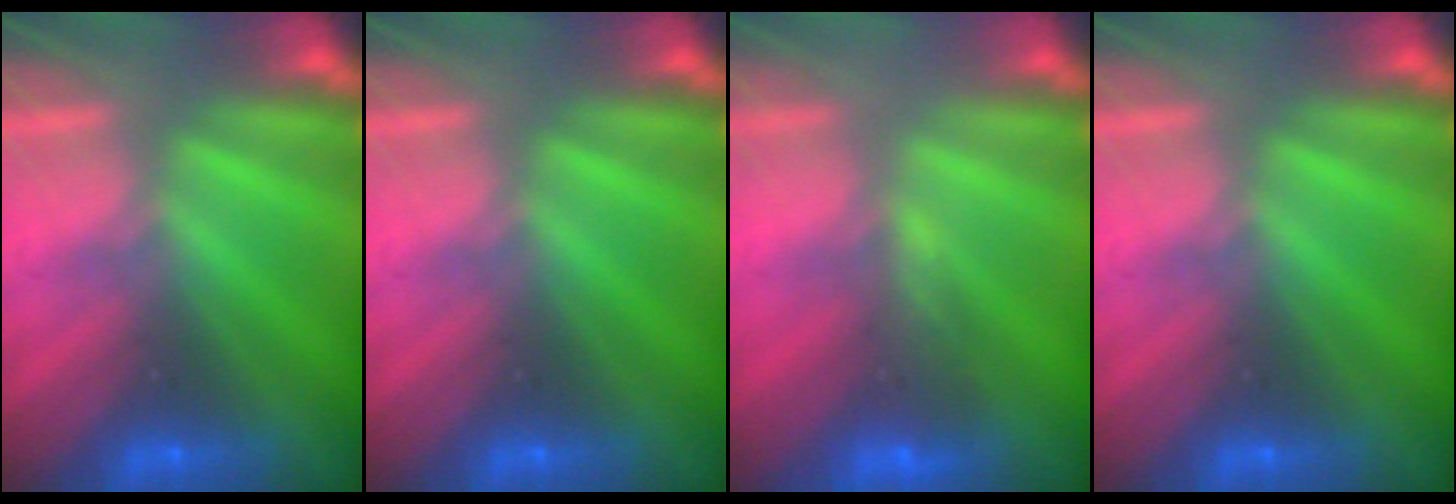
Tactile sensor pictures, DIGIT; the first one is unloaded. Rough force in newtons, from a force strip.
{"total": 0.0}
{"total": 3.9}
{"total": 0.0}